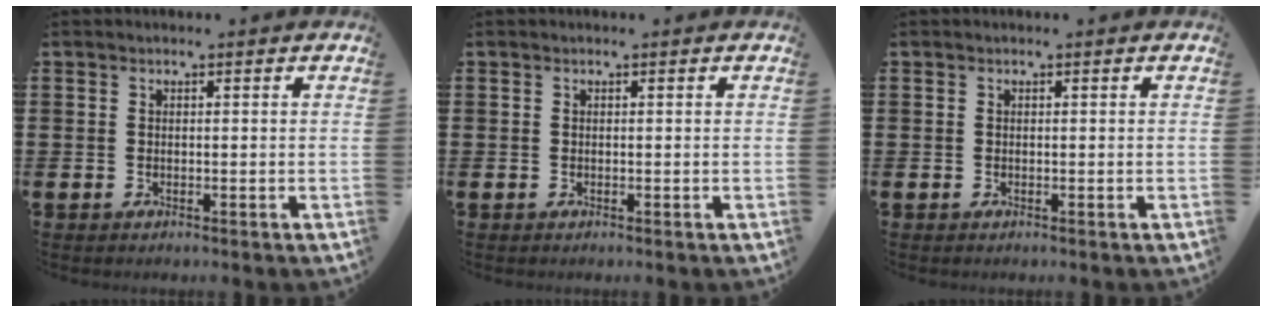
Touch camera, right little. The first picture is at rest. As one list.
[{"total": 0.0}, {"total": 0.0}]